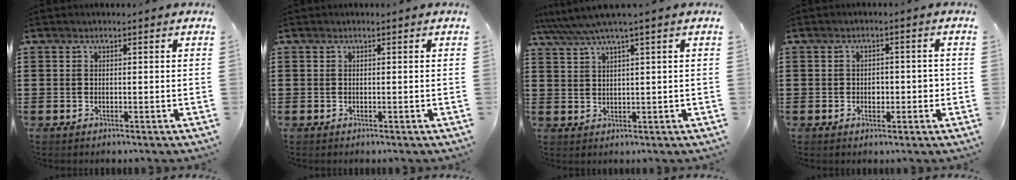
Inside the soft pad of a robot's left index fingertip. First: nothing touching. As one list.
[{"total": 0.0}, {"total": 3.9, "force": [2.5, -0.3, 2.9], "torque": [-0.064, -0.006, 0.042]}, {"total": 2.3, "force": [-0.5, 1.4, 1.7], "torque": [-0.026, 0.001, -0.014]}]